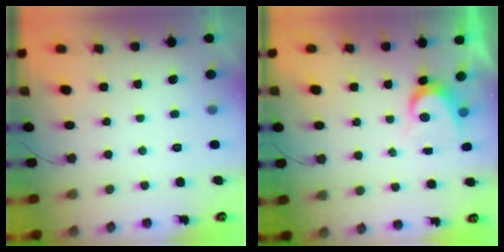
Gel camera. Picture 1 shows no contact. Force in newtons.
{"total": 5.0, "press": 5.0, "slide": 0.5}